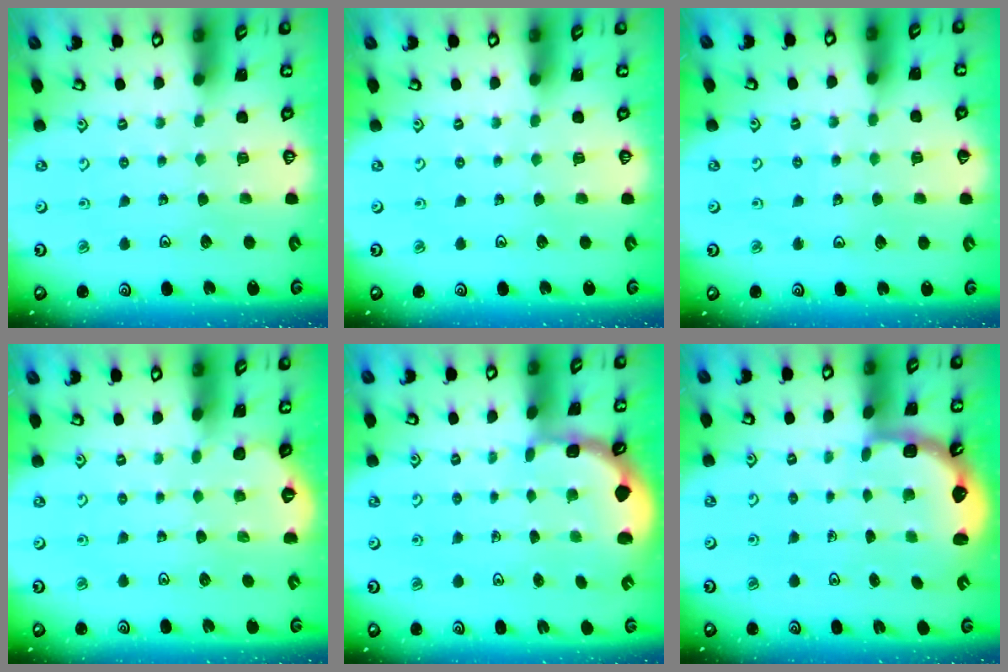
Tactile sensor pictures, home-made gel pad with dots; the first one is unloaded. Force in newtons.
{"total": 0.0}
{"total": 3.9, "press": 3.9, "slide": 0.4}
{"total": 0.0}
{"total": 1.6, "press": 1.5, "slide": 0.4}
{"total": 2.6, "press": 2.2, "slide": 1.4}